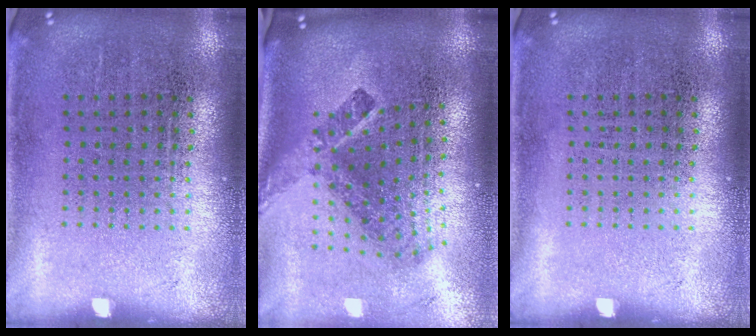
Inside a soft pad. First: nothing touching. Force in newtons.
{"total": 2.6, "press": 1.6, "slide": 2.1}
{"total": 0.0}